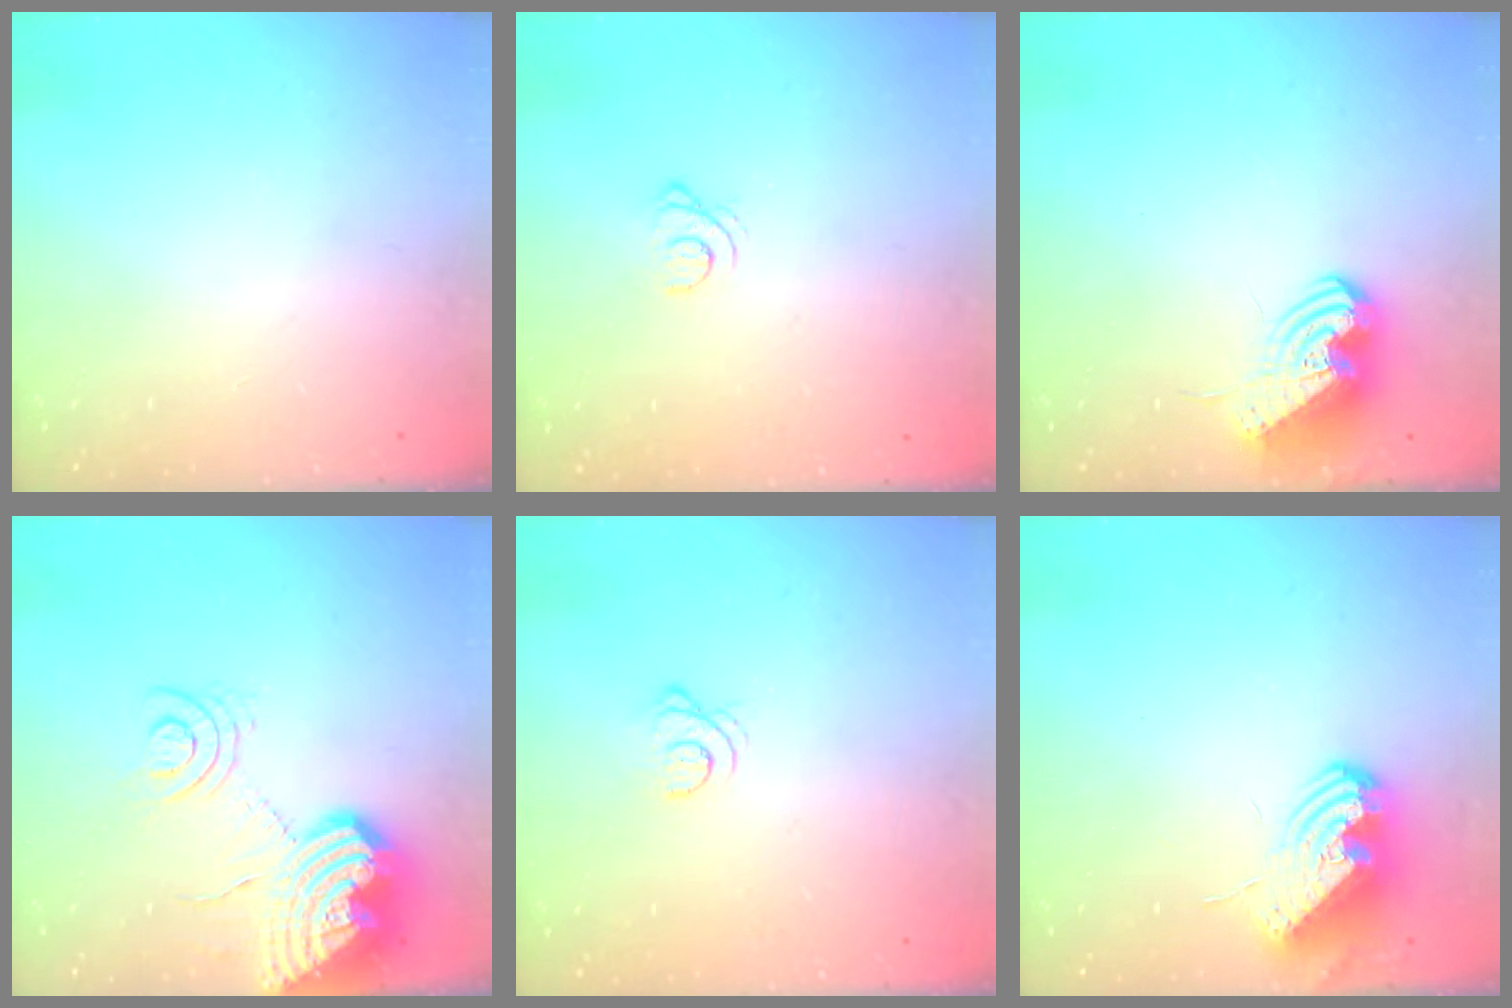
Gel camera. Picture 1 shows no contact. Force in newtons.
{"total": 2.1, "press": 2.1, "slide": 0.2}
{"total": 10.7, "press": 10.6, "slide": 1.5}
{"total": 16.4, "press": 16.3, "slide": 2.5}
{"total": 3.2, "press": 3.1, "slide": 0.5}
{"total": 12.1, "press": 12.0, "slide": 1.3}